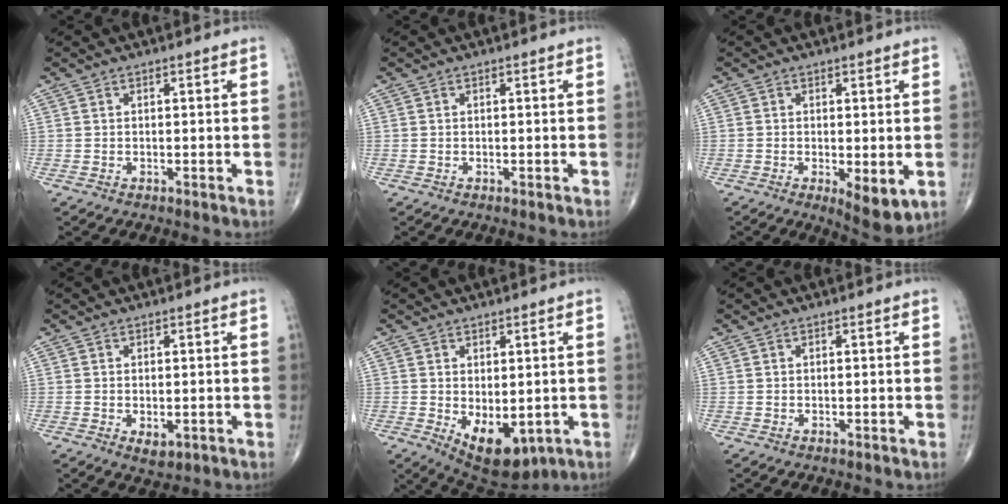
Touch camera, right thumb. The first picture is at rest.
{"total": 0.0}
{"total": 6.4, "force": [-1.4, 2.4, 5.8], "torque": [-0.082, -0.019, -0.016]}
{"total": 2.7, "force": [-0.7, 1.5, 2.1], "torque": [-0.030, -0.005, -0.004]}
{"total": 10.2, "force": [-2.3, 5.5, 8.3], "torque": [-0.105, -0.009, -0.011]}
{"total": 0.0}